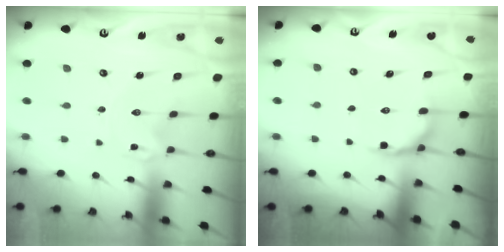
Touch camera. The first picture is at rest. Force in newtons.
{"total": 5.0, "press": 4.5, "slide": 2.3}